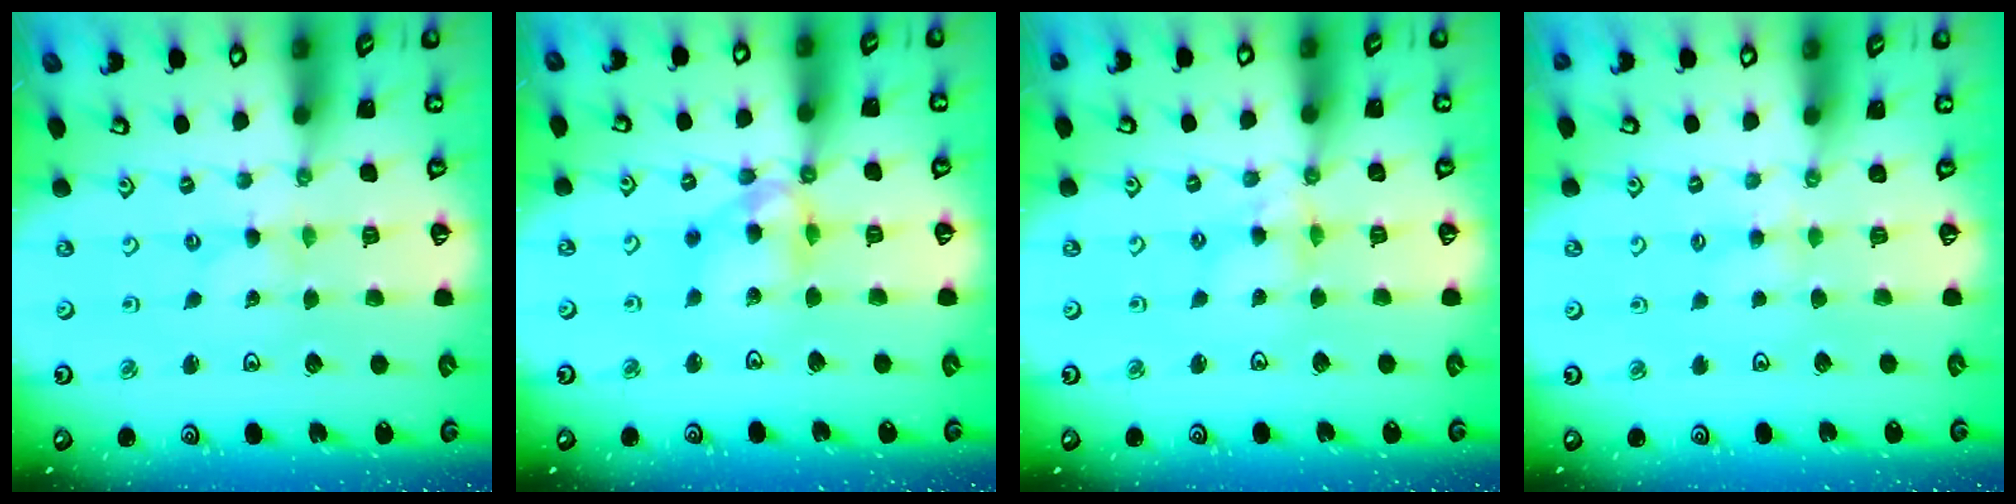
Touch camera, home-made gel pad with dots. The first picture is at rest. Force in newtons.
{"total": 12.3, "press": 12.0, "slide": 2.7}
{"total": 4.9, "press": 4.9, "slide": 0.5}
{"total": 3.0, "press": 2.9, "slide": 0.4}